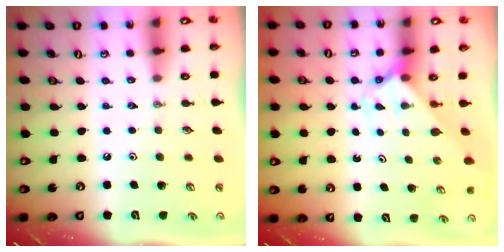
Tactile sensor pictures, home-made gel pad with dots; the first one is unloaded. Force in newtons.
{"total": 2.3, "press": 2.3, "slide": 0.2}